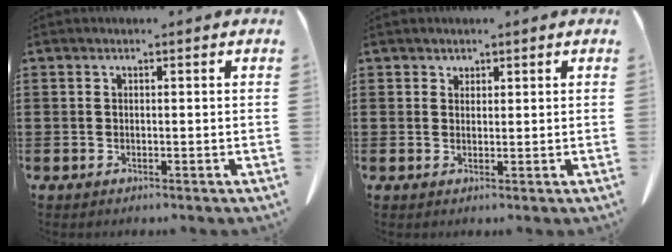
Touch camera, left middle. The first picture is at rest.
{"total": 1.2, "force": [1.0, 0.6, 0.0], "torque": [-0.003, 0.001, 0.020]}